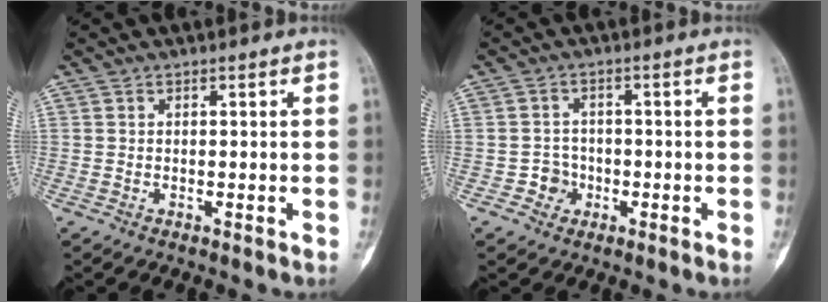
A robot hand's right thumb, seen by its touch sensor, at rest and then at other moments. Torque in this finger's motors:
{"motor_torque": [0.12, 0.08, 0.45, -0.26, 0.00]}